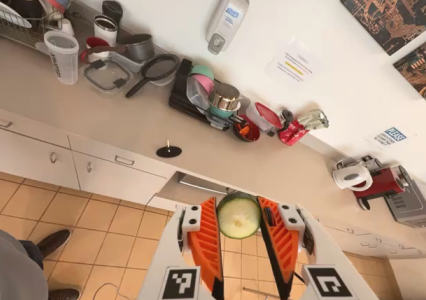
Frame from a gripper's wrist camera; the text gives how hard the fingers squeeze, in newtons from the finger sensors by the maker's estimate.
{"total": 10.5, "left": 10.8, "right": 10.3}